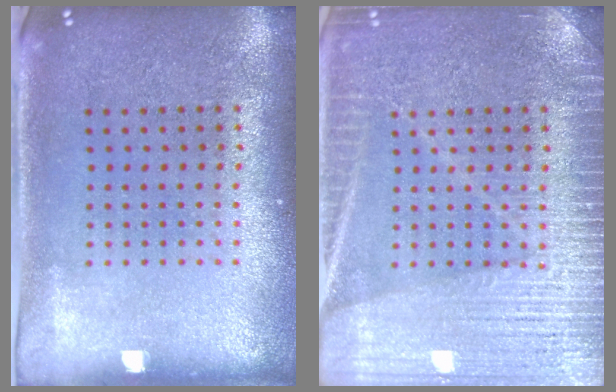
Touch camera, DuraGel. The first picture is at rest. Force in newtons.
{"total": 5.6, "press": 5.5, "slide": 0.9}